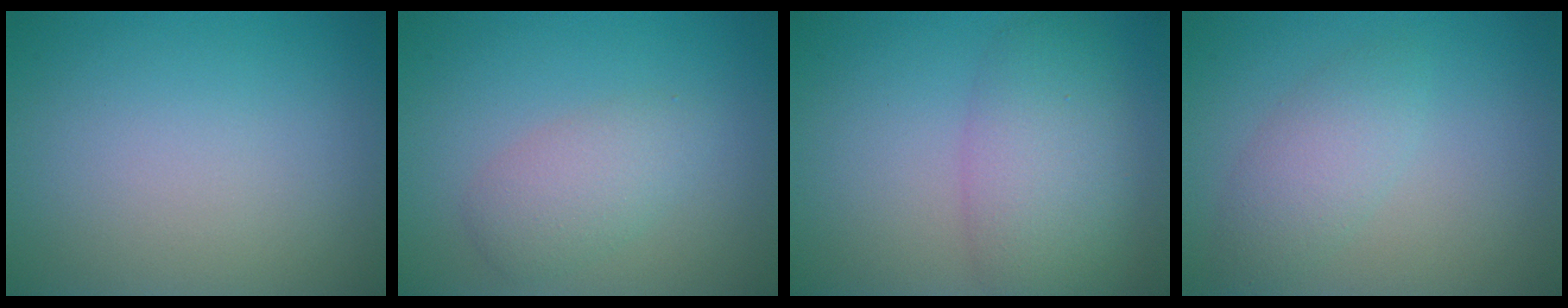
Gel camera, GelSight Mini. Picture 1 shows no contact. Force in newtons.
{"total": 2.9, "press": 2.9, "slide": 0.1}
{"total": 5.7, "press": 5.7, "slide": 0.1}
{"total": 2.7, "press": 2.7, "slide": 0.0}